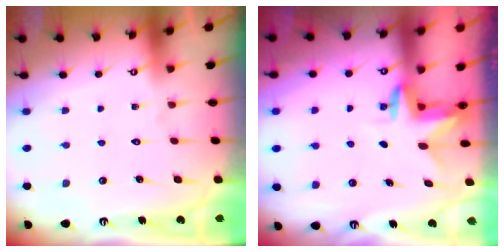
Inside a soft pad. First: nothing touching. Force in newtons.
{"total": 3.2, "press": 3.2, "slide": 0.3}